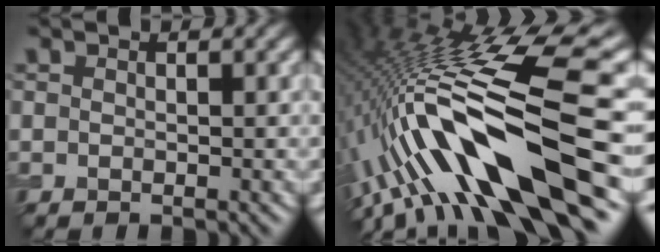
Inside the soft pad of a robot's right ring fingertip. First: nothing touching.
{"total": 15.4, "force": [-4.6, 3.1, 14.4], "torque": [-0.263, 0.018, -0.071]}